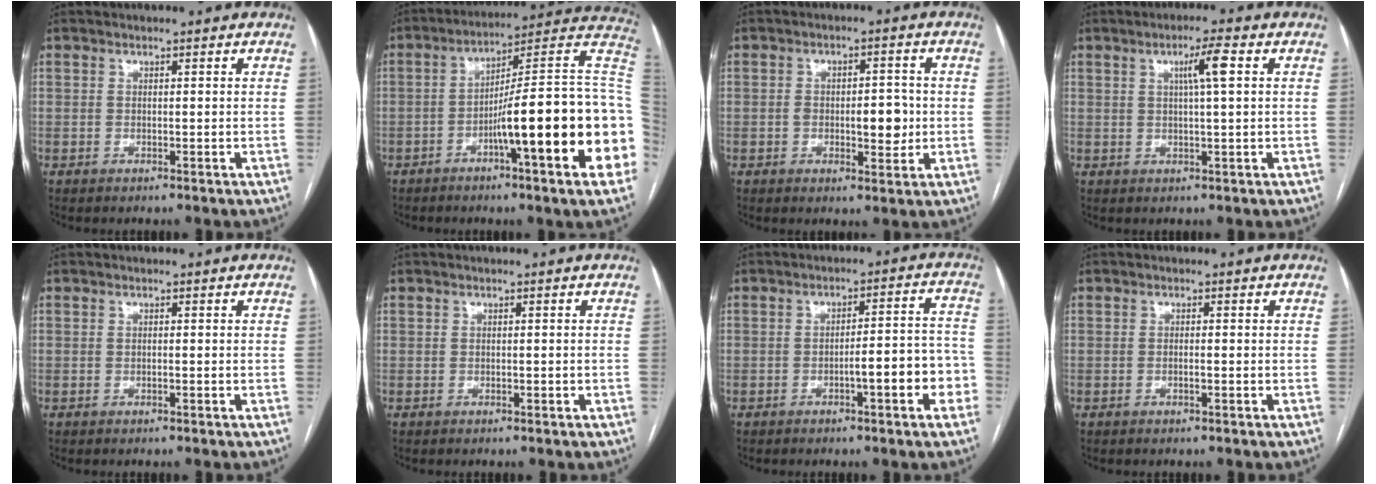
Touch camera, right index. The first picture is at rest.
{"total": 22.0, "force": [-5.4, 0.8, 21.3], "torque": [-0.212, 0.022, -0.078]}
{"total": 8.2, "force": [-0.9, 3.4, 7.4], "torque": [-0.112, 0.010, -0.006]}
{"total": 4.4, "force": [1.3, -0.3, 4.2], "torque": [-0.072, 0.004, 0.021]}
{"total": 0.0}
{"total": 0.0}
{"total": 8.2, "force": [-3.1, 1.4, 7.5], "torque": [-0.087, 0.031, -0.037]}
{"total": 0.8, "force": [-0.3, 0.1, 0.7], "torque": [-0.014, 0.002, -0.002]}